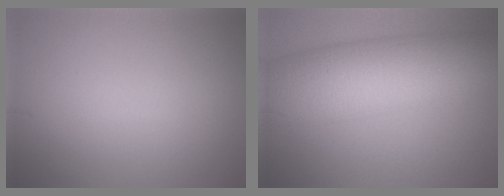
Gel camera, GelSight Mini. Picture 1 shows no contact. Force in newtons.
{"total": 11.2, "press": 11.2, "slide": 0.2}